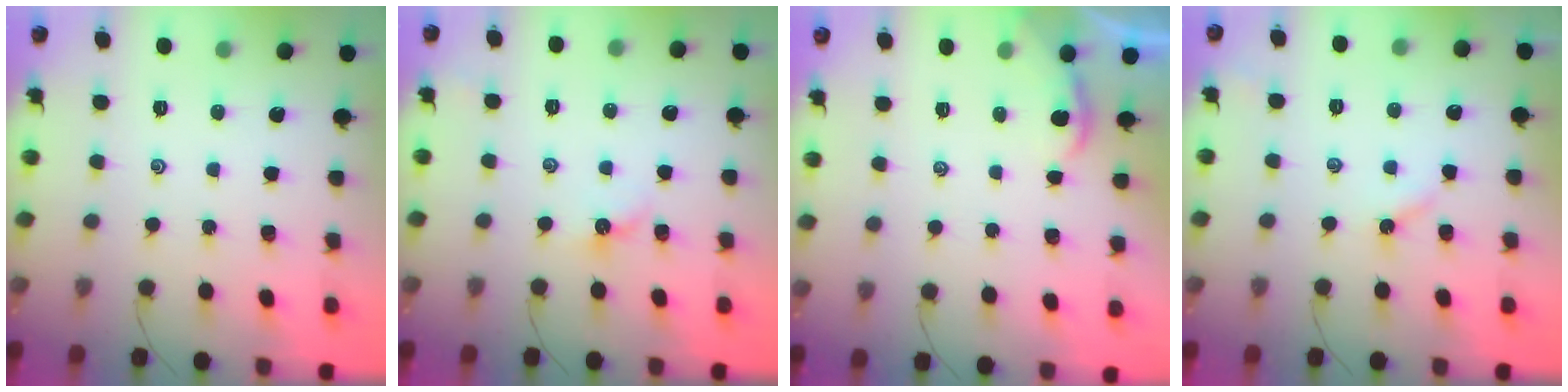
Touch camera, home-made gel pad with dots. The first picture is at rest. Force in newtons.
{"total": 4.6, "press": 4.5, "slide": 0.8}
{"total": 1.2, "press": 1.2, "slide": 0.1}
{"total": 3.0, "press": 3.0, "slide": 0.3}